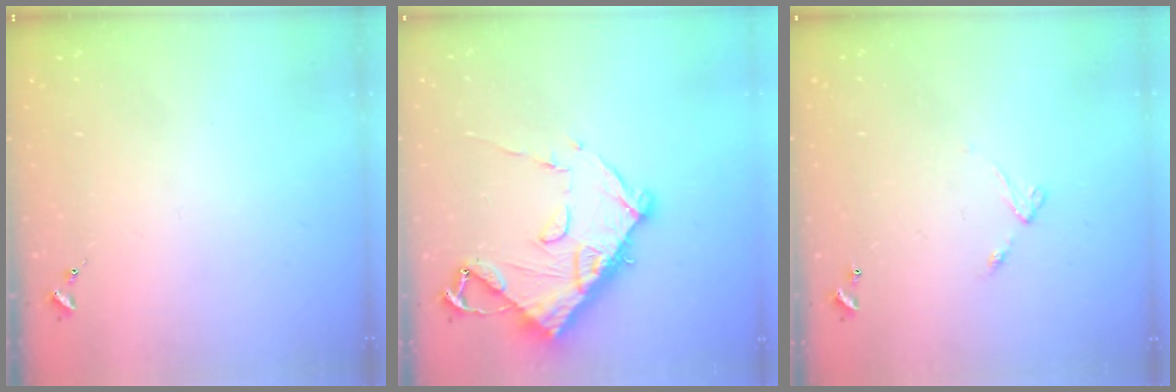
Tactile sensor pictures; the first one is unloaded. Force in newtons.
{"total": 12.0, "press": 11.9, "slide": 1.1}
{"total": 5.1, "press": 5.1, "slide": 0.4}